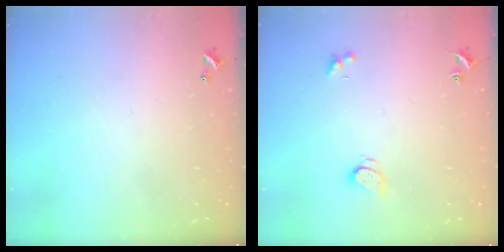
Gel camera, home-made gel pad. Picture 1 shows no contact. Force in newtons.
{"total": 2.9, "press": 2.9, "slide": 0.5}